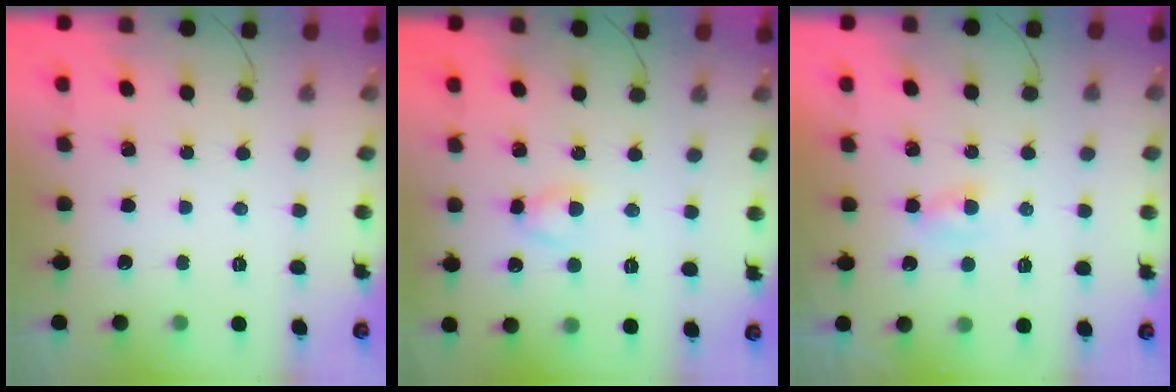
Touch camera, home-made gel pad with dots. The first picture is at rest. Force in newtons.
{"total": 3.4, "press": 3.3, "slide": 0.7}
{"total": 1.3, "press": 1.1, "slide": 0.8}